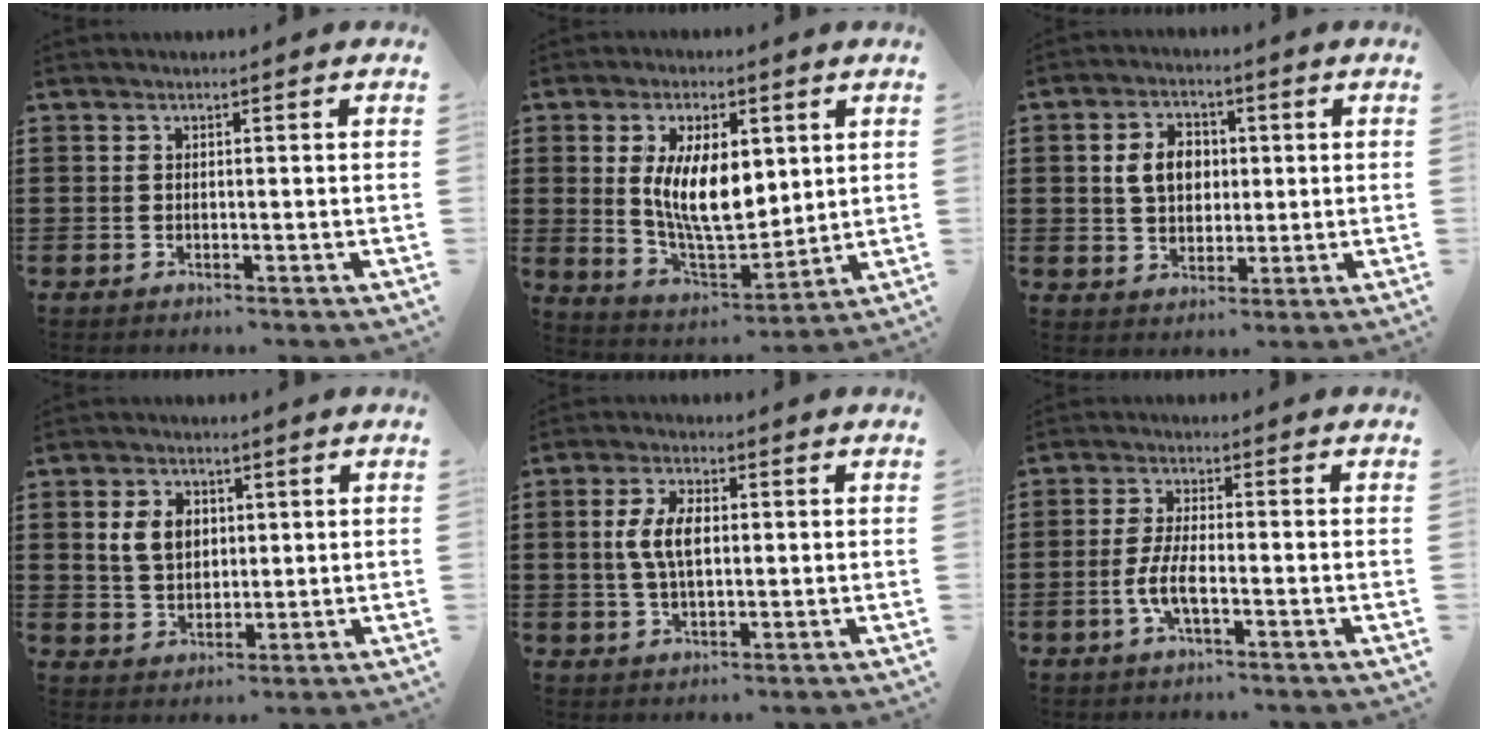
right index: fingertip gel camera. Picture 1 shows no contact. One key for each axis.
{"total": 10.8, "fx": 2.1, "fy": 5.2, "fz": 9.2, "tx": -0.177, "ty": 0.000, "tz": 0.034}
{"total": 6.1, "fx": 0.9, "fy": 4.6, "fz": 3.8, "tx": -0.089, "ty": 0.010, "tz": 0.009}
{"total": 5.5, "fx": 1.3, "fy": 4.1, "fz": 3.3, "tx": -0.086, "ty": 0.011, "tz": 0.020}
{"total": 6.3, "fx": 0.6, "fy": 3.0, "fz": 5.5, "tx": -0.125, "ty": 0.008, "tz": 0.004}
{"total": 4.9, "fx": -1.7, "fy": 1.3, "fz": 4.4, "tx": -0.103, "ty": -0.007, "tz": -0.038}